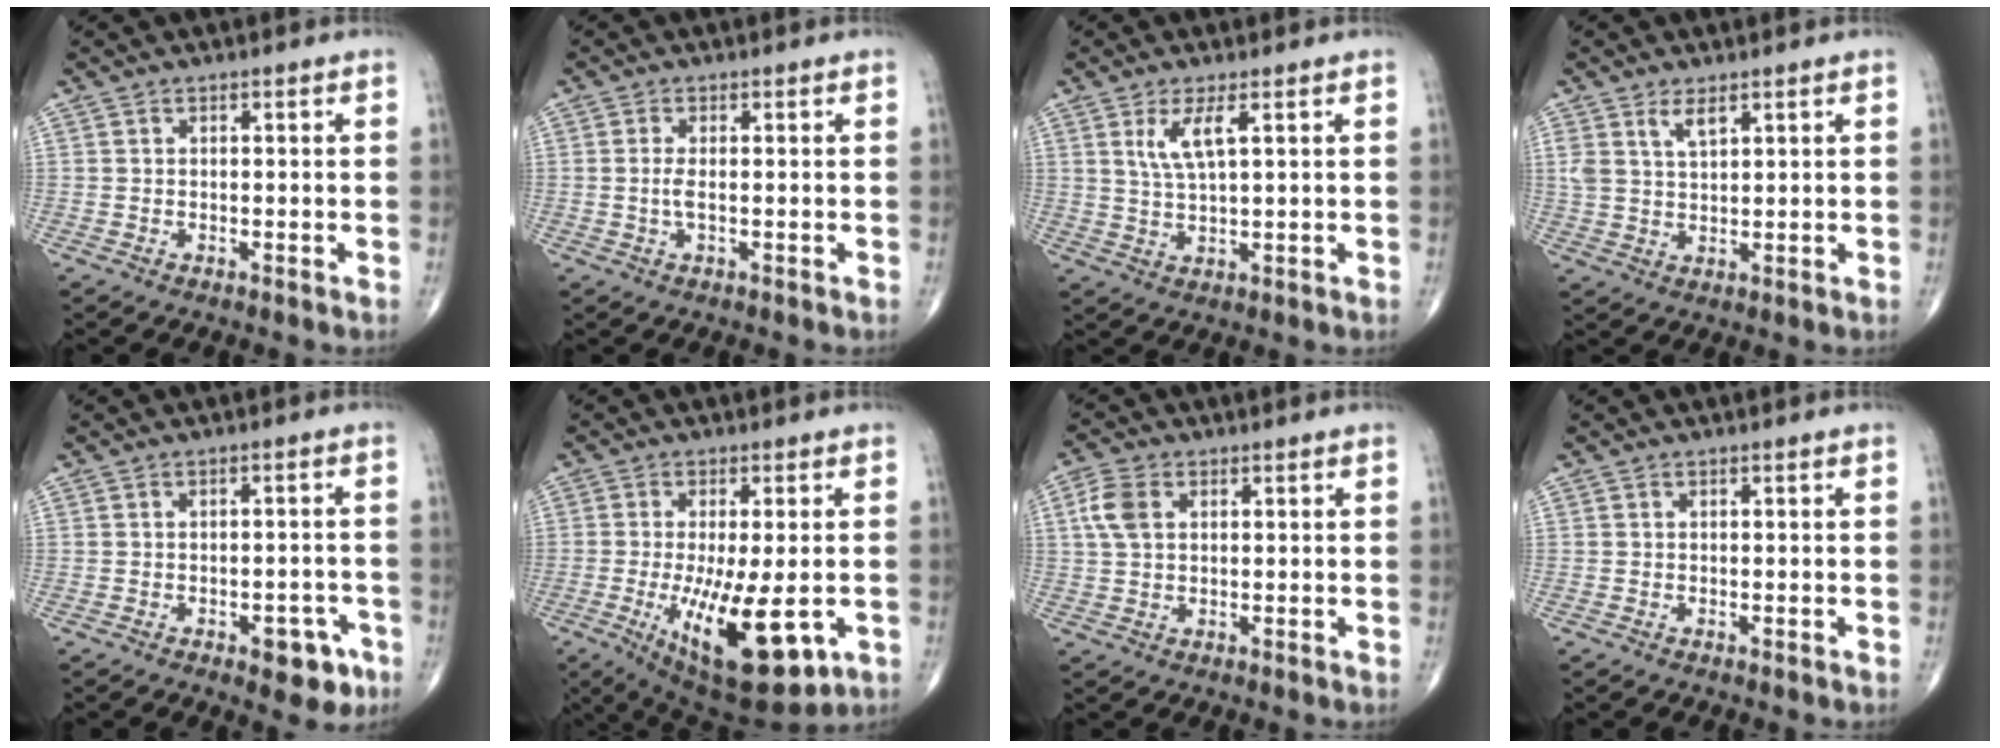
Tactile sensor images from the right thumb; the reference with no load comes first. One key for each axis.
{"total": 2.1, "fx": -0.1, "fy": 0.5, "fz": 2.0, "tx": -0.051, "ty": -0.001, "tz": -0.001}
{"total": 5.0, "fx": 2.0, "fy": 1.0, "fz": 4.5, "tx": -0.096, "ty": -0.012, "tz": 0.047}
{"total": 3.9, "fx": 2.4, "fy": 1.6, "fz": 2.6, "tx": -0.047, "ty": -0.013, "tz": 0.051}
{"total": 6.3, "fx": -3.2, "fy": 3.1, "fz": 4.4, "tx": -0.029, "ty": 0.020, "tz": -0.035}
{"total": 16.3, "fx": -4.2, "fy": 5.5, "fz": 14.8, "tx": -0.246, "ty": -0.025, "tz": -0.047}
{"total": 5.3, "fx": 1.4, "fy": 3.5, "fz": 3.7, "tx": -0.083, "ty": 0.009, "tz": 0.026}
{"total": 0.0}